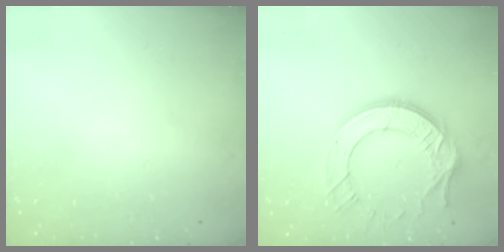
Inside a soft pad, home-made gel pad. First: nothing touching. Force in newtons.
{"total": 14.7, "press": 14.6, "slide": 1.2}